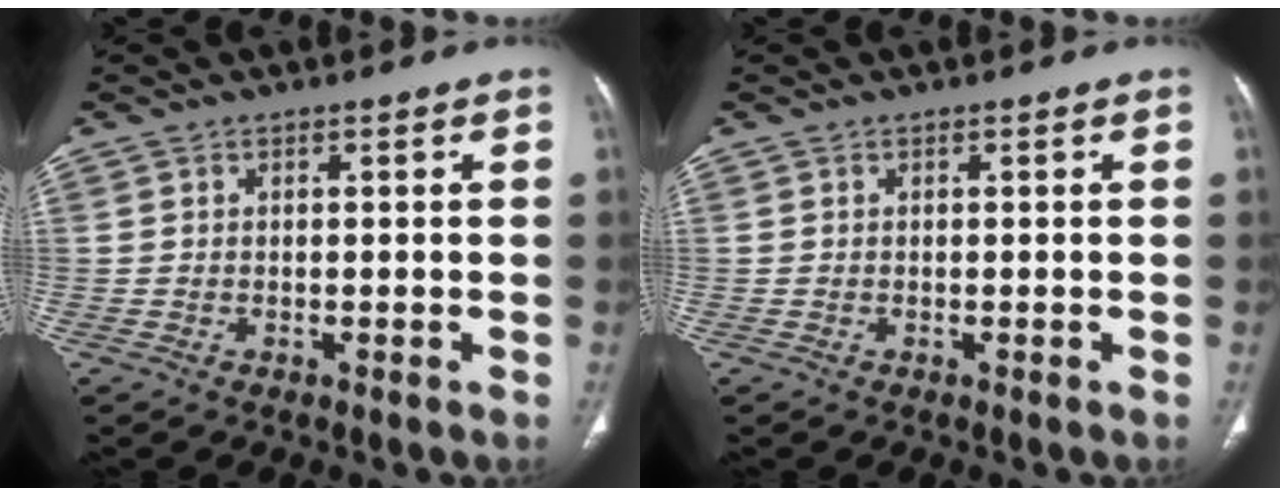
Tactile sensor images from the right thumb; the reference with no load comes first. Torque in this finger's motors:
{"motor_torque": [-0.02, 0.02, 0.01, 0.01, 0.00]}